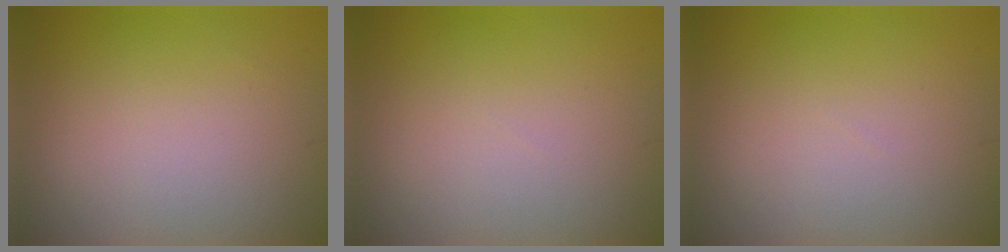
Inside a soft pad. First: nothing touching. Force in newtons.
{"total": 0.0}
{"total": 0.0}